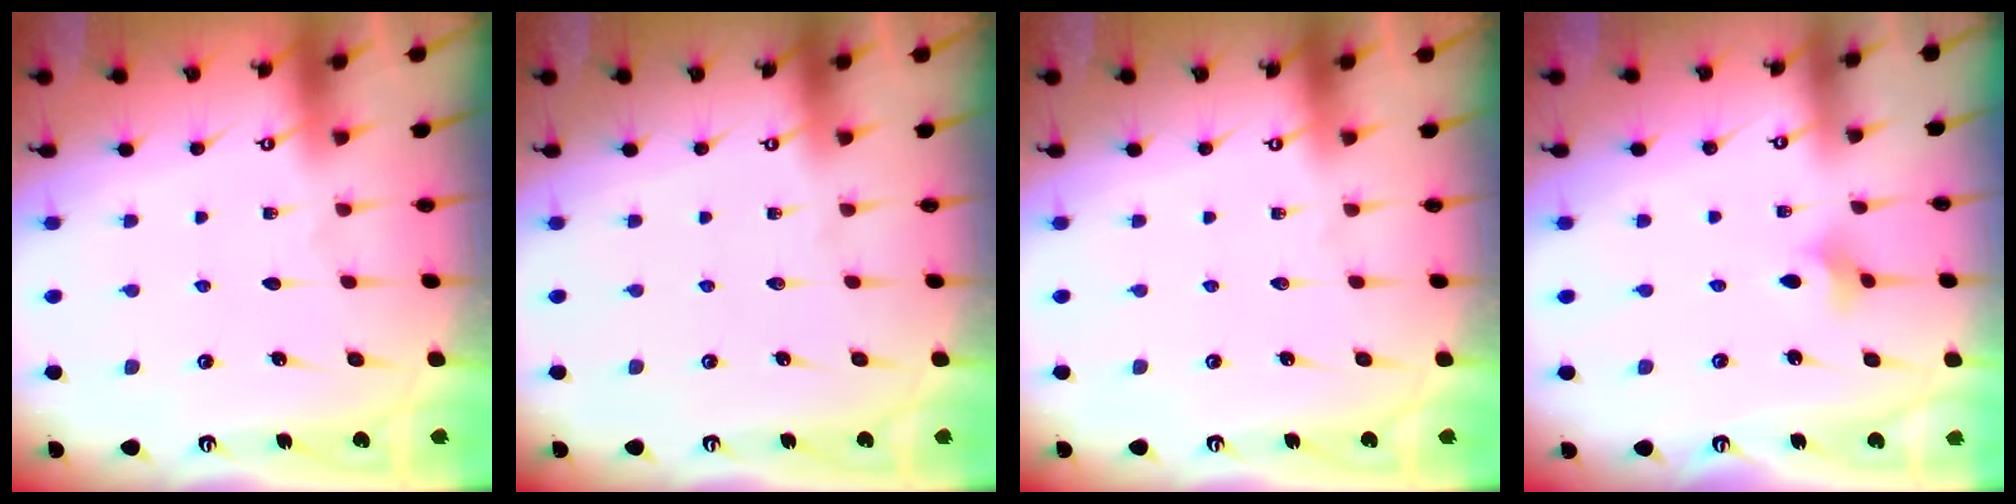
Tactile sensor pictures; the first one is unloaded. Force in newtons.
{"total": 0.0}
{"total": 0.0}
{"total": 2.6, "press": 2.6, "slide": 0.6}